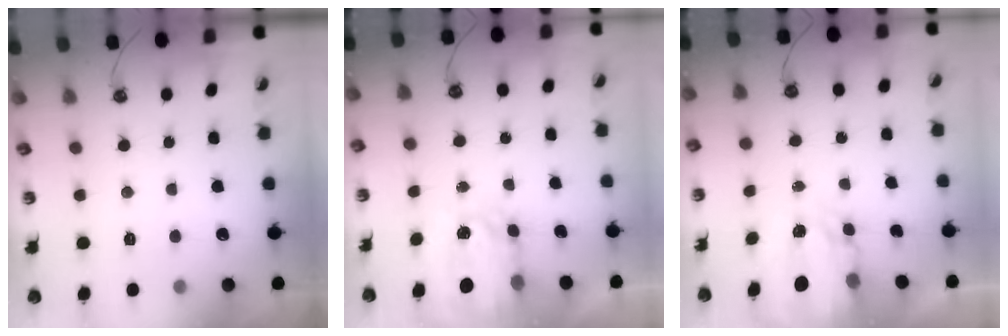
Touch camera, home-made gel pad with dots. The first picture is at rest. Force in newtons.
{"total": 6.2, "press": 6.2, "slide": 0.6}
{"total": 3.9, "press": 3.9, "slide": 0.1}